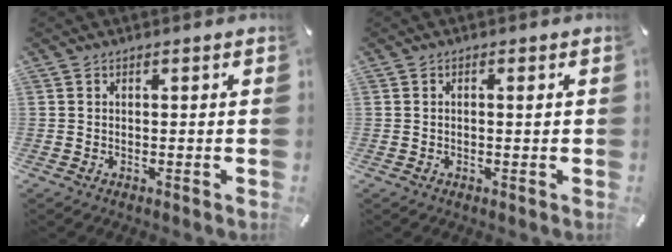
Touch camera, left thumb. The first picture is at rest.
{"total": 0.9, "force": [0.0, 0.3, 0.8], "torque": [-0.016, 0.002, -0.001]}